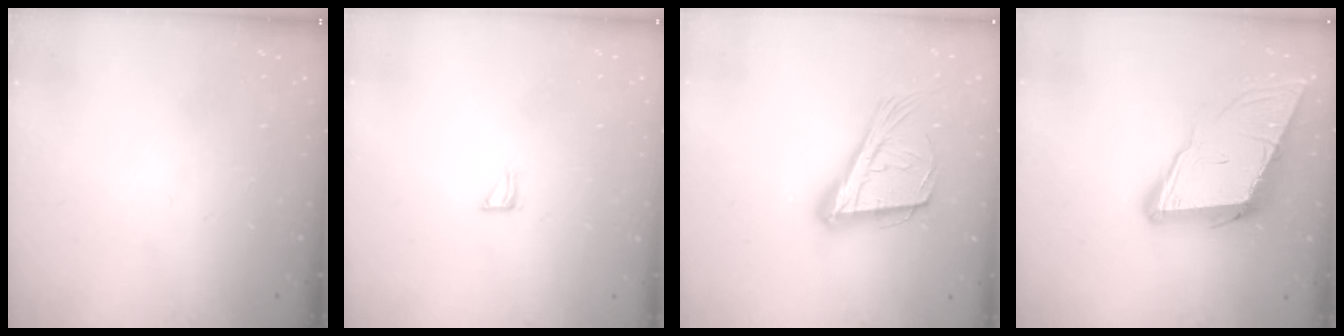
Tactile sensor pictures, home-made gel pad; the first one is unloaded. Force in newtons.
{"total": 3.6, "press": 3.6, "slide": 0.4}
{"total": 20.2, "press": 19.6, "slide": 4.7}
{"total": 11.7, "press": 11.1, "slide": 3.5}